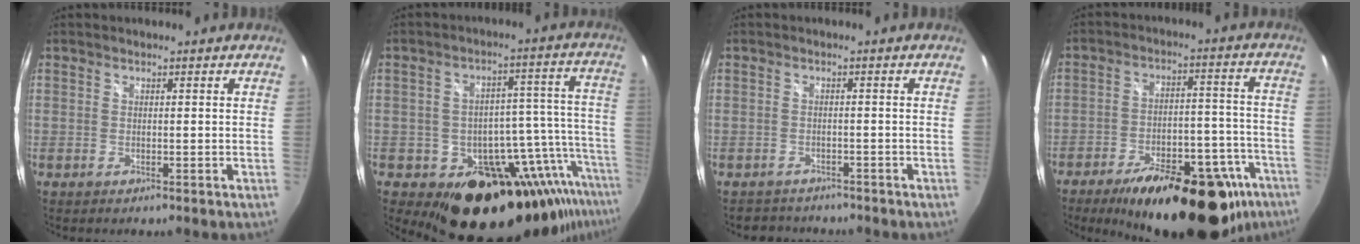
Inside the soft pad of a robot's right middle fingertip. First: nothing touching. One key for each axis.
{"total": 20.8, "fx": -14.7, "fy": 9.2, "fz": 11.4, "tx": -0.139, "ty": -0.008, "tz": -0.207}
{"total": 3.9, "fx": -3.5, "fy": 1.8, "fz": 0.2, "tx": -0.011, "ty": 0.001, "tz": -0.054}
{"total": 27.9, "fx": -19.7, "fy": 10.7, "fz": 16.6, "tx": -0.225, "ty": 0.007, "tz": -0.253}